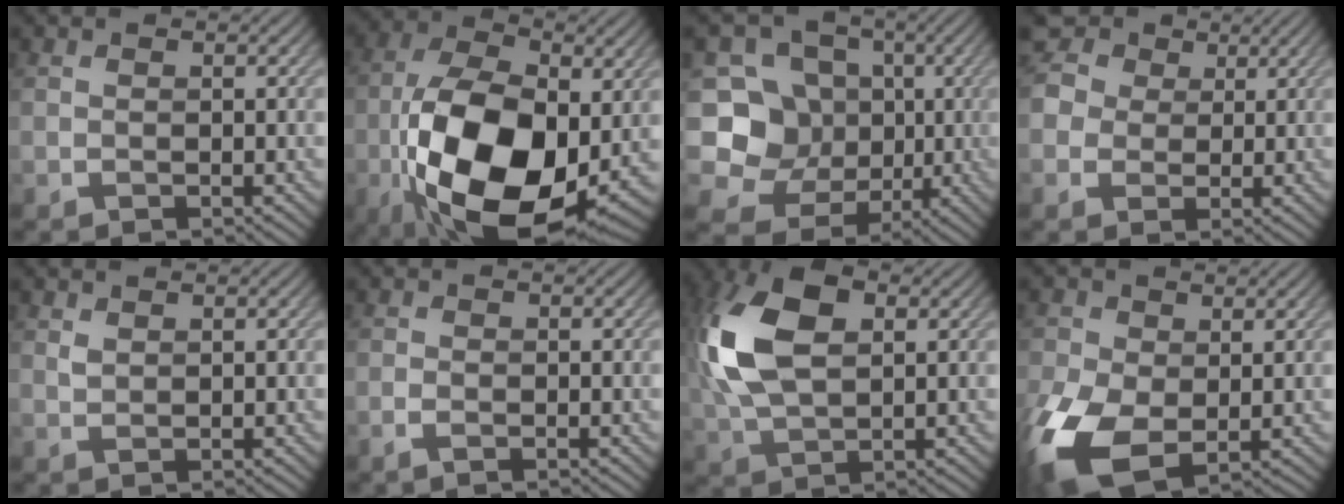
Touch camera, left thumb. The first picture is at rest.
{"total": 19.4, "force": [-4.4, 11.0, 15.3], "torque": [-0.299, -0.029, -0.077]}
{"total": 14.4, "force": [-0.7, 13.4, 5.2], "torque": [-0.179, 0.010, -0.025]}
{"total": 7.5, "force": [3.0, 6.2, 2.9], "torque": [-0.114, 0.028, 0.038]}
{"total": 0.9, "force": [0.7, 0.3, 0.4], "torque": [-0.015, -0.001, 0.016]}
{"total": 1.4, "force": [-0.8, 0.5, 1.1], "torque": [-0.024, -0.003, -0.017]}
{"total": 13.0, "force": [3.2, 7.3, 10.3], "torque": [-0.248, 0.017, 0.058]}
{"total": 11.3, "force": [-3.0, 6.9, 8.4], "torque": [-0.227, -0.031, -0.052]}